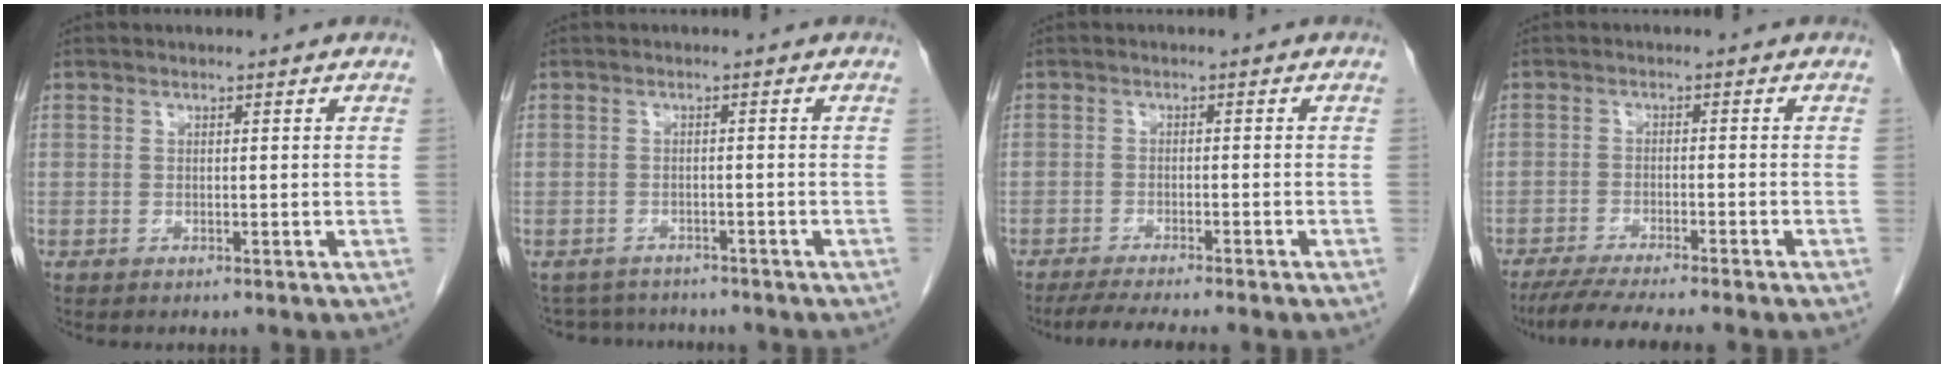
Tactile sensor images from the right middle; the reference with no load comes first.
{"total": 5.8, "force": [-5.5, 1.7, 0.5], "torque": [-0.004, 0.006, -0.077]}
{"total": 7.0, "force": [-5.8, -0.2, 3.8], "torque": [-0.050, -0.014, -0.090]}
{"total": 8.9, "force": [-7.5, -0.5, 4.7], "torque": [-0.061, -0.023, -0.119]}